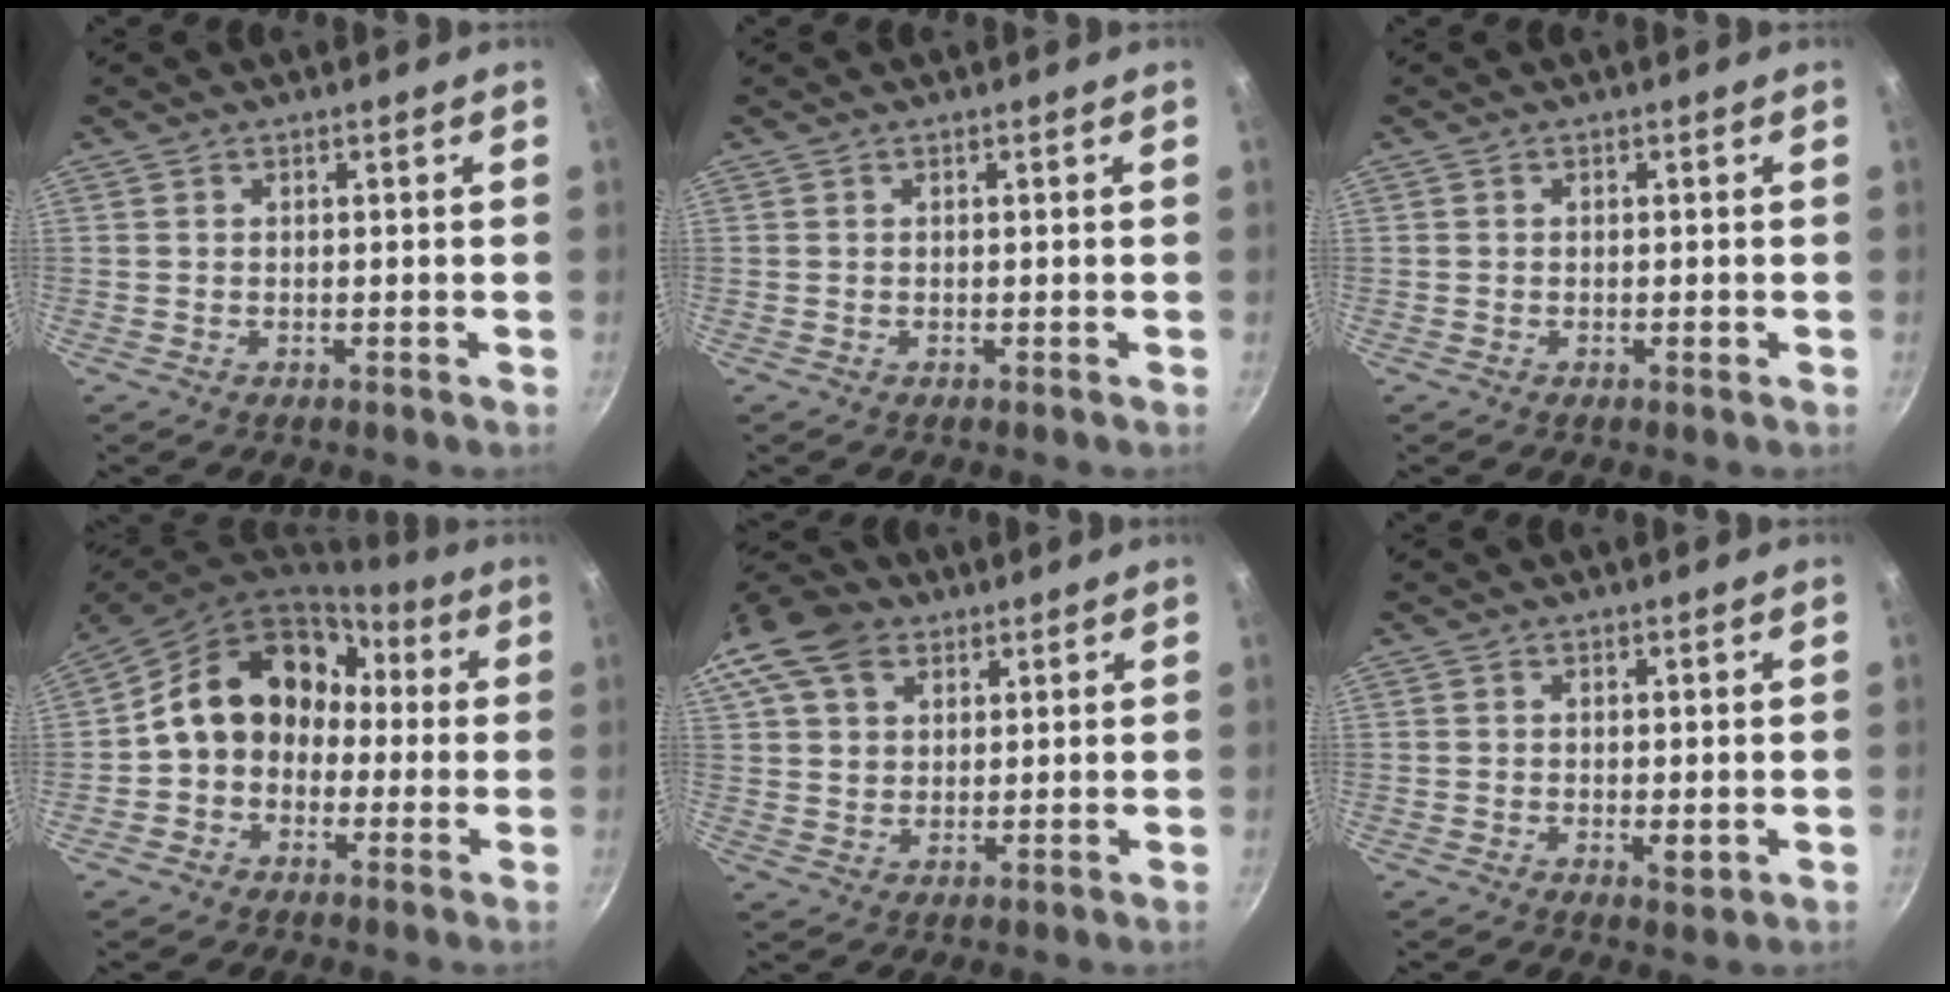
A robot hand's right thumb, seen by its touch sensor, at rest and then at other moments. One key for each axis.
{"total": 0.0}
{"total": 0.7, "fx": -0.3, "fy": 0.3, "fz": 0.6, "tx": -0.009, "ty": 0.003, "tz": -0.006}
{"total": 15.4, "fx": 1.0, "fy": 12.5, "fz": 9.0, "tx": -0.109, "ty": 0.056, "tz": 0.003}
{"total": 15.0, "fx": 7.1, "fy": 10.9, "fz": 7.5, "tx": -0.147, "ty": 0.012, "tz": 0.124}
{"total": 2.0, "fx": 0.0, "fy": 0.8, "fz": 1.8, "tx": -0.029, "ty": -0.007, "tz": 0.001}